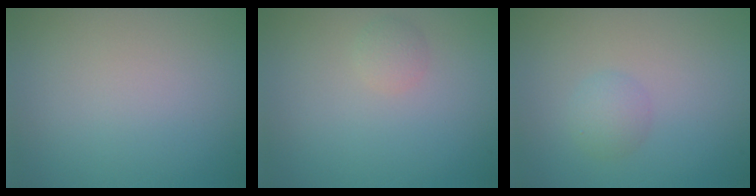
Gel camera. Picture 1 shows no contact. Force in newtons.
{"total": 1.1, "press": 1.1, "slide": 0.0}
{"total": 1.7, "press": 1.7, "slide": 0.1}